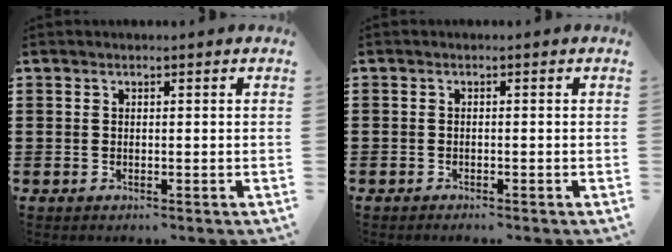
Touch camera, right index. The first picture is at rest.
{"total": 0.7, "force": [-0.7, 0.2, 0.0], "torque": [-0.001, 0.000, -0.014]}